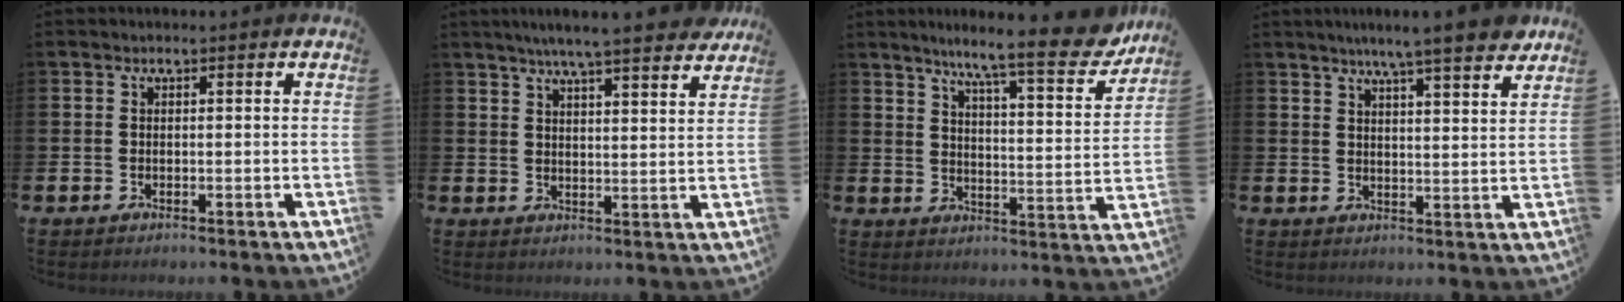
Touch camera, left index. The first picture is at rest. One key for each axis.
{"total": 5.7, "fx": 5.4, "fy": 0.0, "fz": 2.1, "tx": -0.042, "ty": -0.023, "tz": 0.092}
{"total": 10.1, "fx": 8.4, "fy": 1.0, "fz": 5.6, "tx": -0.101, "ty": -0.060, "tz": 0.134}
{"total": 7.1, "fx": 6.3, "fy": -0.2, "fz": 3.2, "tx": -0.061, "ty": -0.033, "tz": 0.105}